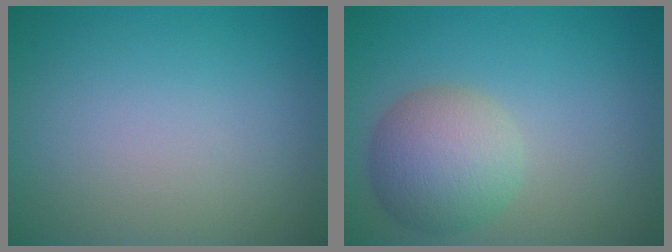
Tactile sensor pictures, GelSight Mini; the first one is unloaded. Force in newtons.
{"total": 5.2, "press": 5.2, "slide": 0.2}